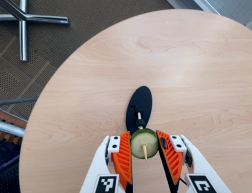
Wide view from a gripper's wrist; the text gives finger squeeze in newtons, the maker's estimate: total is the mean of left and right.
{"total": 7.8, "left": 8.1, "right": 7.6}